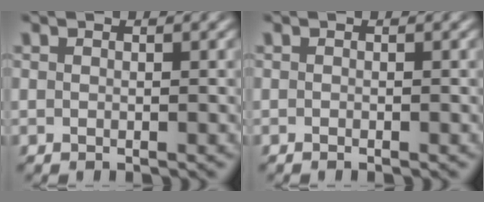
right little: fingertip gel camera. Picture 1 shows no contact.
{"total": 0.5, "force": [-0.4, -0.3, 0.1], "torque": [-0.001, -0.001, -0.007]}